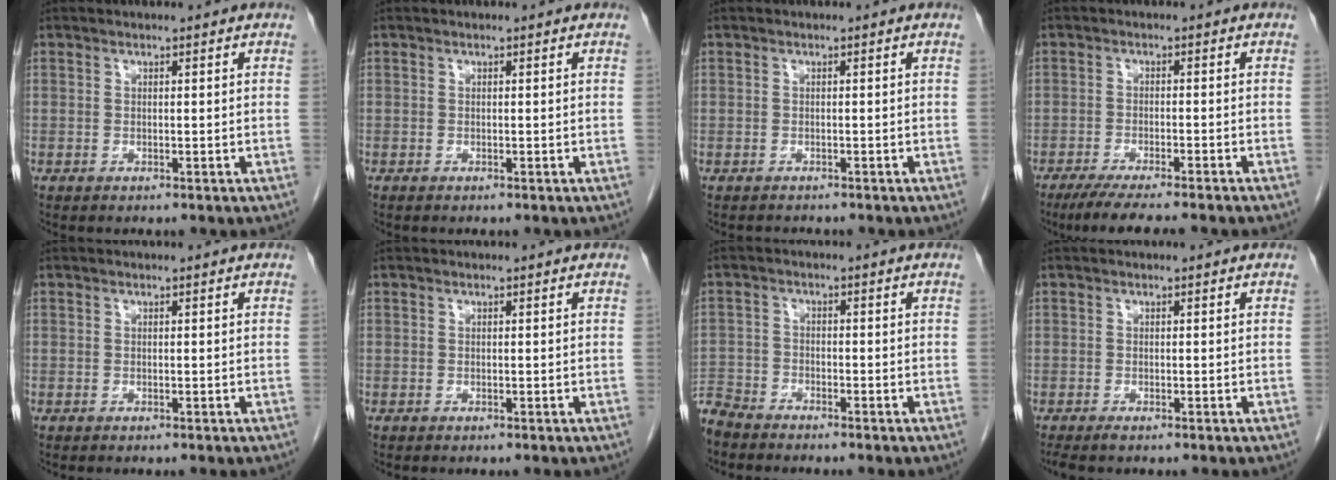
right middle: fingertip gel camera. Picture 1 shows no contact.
{"total": 0.0}
{"total": 1.1, "force": [-1.0, 0.5, -0.2], "torque": [-0.006, -0.002, -0.017]}
{"total": 8.6, "force": [-7.1, 0.0, 4.8], "torque": [-0.063, -0.020, -0.111]}
{"total": 0.0}
{"total": 0.0}
{"total": 4.8, "force": [-4.7, 1.0, 0.6], "torque": [-0.007, -0.014, -0.094]}
{"total": 1.2, "force": [-1.0, 0.0, 0.7], "torque": [-0.013, -0.005, -0.017]}